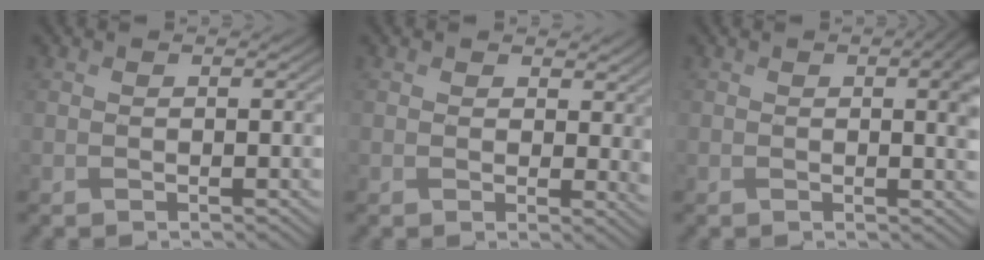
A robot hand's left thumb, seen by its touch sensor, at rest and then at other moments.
{"total": 3.1, "force": [1.4, 2.2, 1.7], "torque": [-0.032, -0.011, 0.021]}
{"total": 3.6, "force": [0.9, 1.0, 3.3], "torque": [-0.044, 0.000, 0.015]}